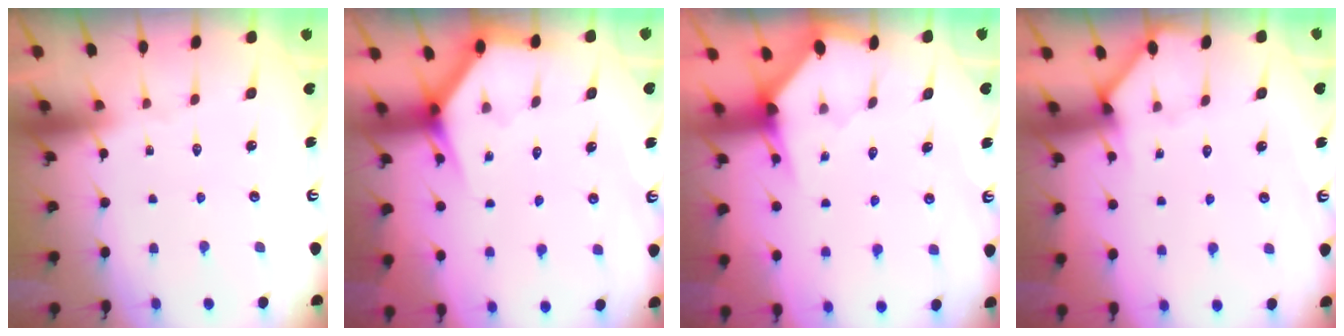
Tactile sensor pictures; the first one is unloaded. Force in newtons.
{"total": 3.4, "press": 3.4, "slide": 0.2}
{"total": 2.9, "press": 2.9, "slide": 0.2}
{"total": 2.5, "press": 2.5, "slide": 0.1}